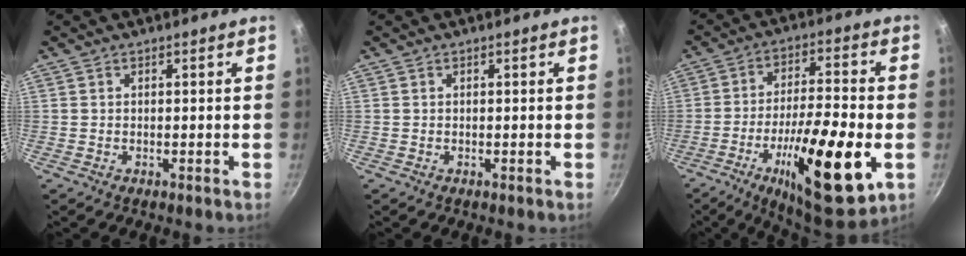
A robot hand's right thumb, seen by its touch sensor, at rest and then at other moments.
{"total": 0.0}
{"total": 21.8, "force": [-6.9, 6.1, 19.7], "torque": [-0.310, 0.021, -0.108]}